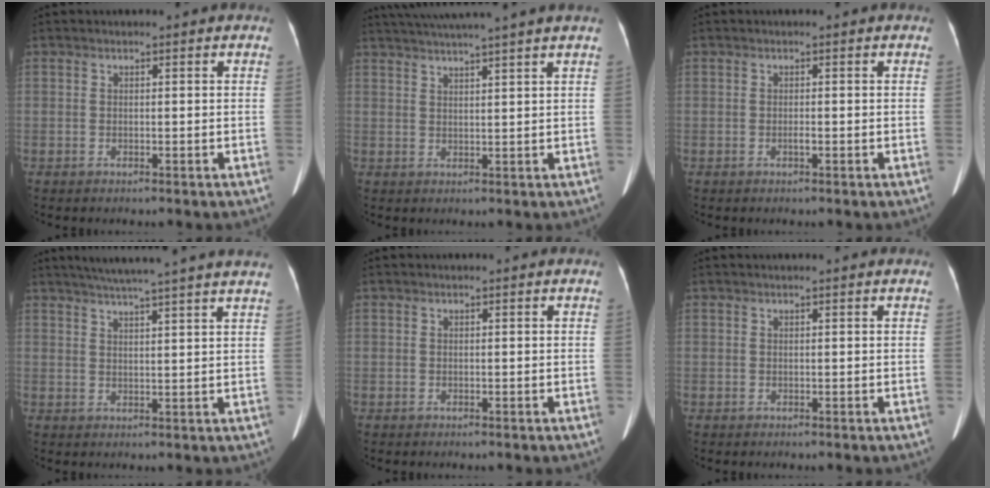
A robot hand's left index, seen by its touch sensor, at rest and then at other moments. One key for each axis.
{"total": 10.3, "fx": 8.9, "fy": -1.8, "fz": 5.0, "tx": -0.087, "ty": 0.014, "tz": 0.124}
{"total": 0.6, "fx": -0.3, "fy": 0.0, "fz": 0.5, "tx": -0.012, "ty": -0.002, "tz": -0.004}
{"total": 15.3, "fx": 13.1, "fy": -0.9, "fz": 7.7, "tx": -0.128, "ty": 0.014, "tz": 0.166}
{"total": 0.0}
{"total": 1.1, "fx": 0.9, "fy": 0.0, "fz": 0.5, "tx": -0.006, "ty": 0.017, "tz": 0.014}